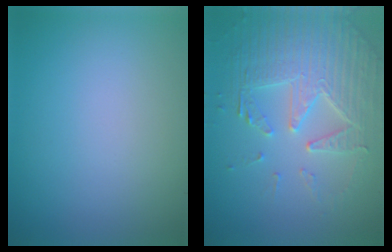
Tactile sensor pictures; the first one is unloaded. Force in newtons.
{"total": 5.9, "press": 4.7, "slide": 3.6}